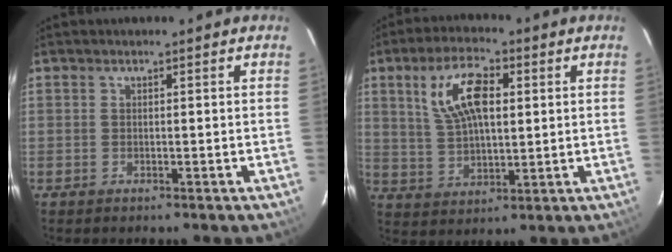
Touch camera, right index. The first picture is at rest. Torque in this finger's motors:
{"motor_torque": [0.63, -0.21, 0.70, 0.16]}